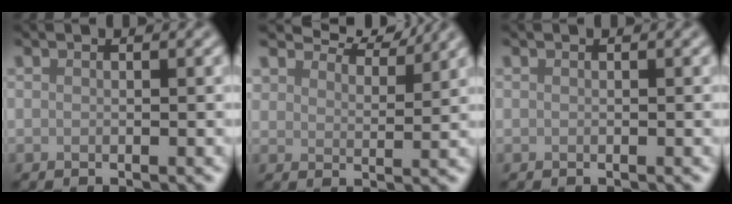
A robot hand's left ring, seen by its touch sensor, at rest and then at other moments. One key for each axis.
{"total": 5.6, "fx": 5.2, "fy": 1.2, "fz": 1.4, "tx": -0.035, "ty": 0.008, "tz": 0.074}
{"total": 0.0}